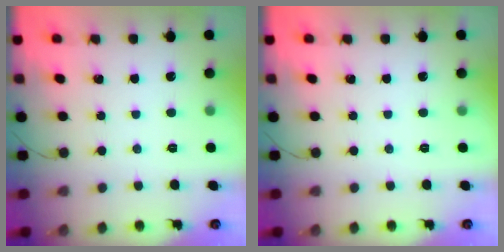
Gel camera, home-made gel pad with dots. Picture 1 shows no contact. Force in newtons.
{"total": 0.0}